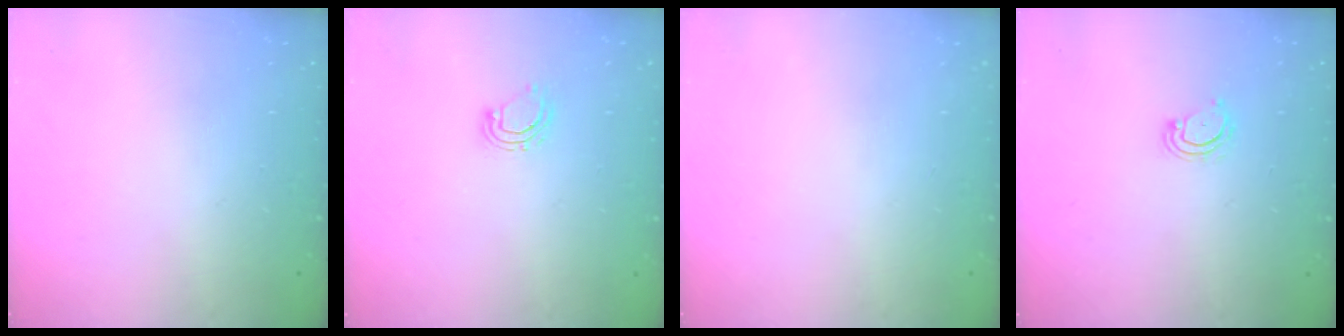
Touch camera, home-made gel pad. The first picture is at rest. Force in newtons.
{"total": 4.5, "press": 4.5, "slide": 0.2}
{"total": 0.0}
{"total": 3.9, "press": 3.9, "slide": 0.3}